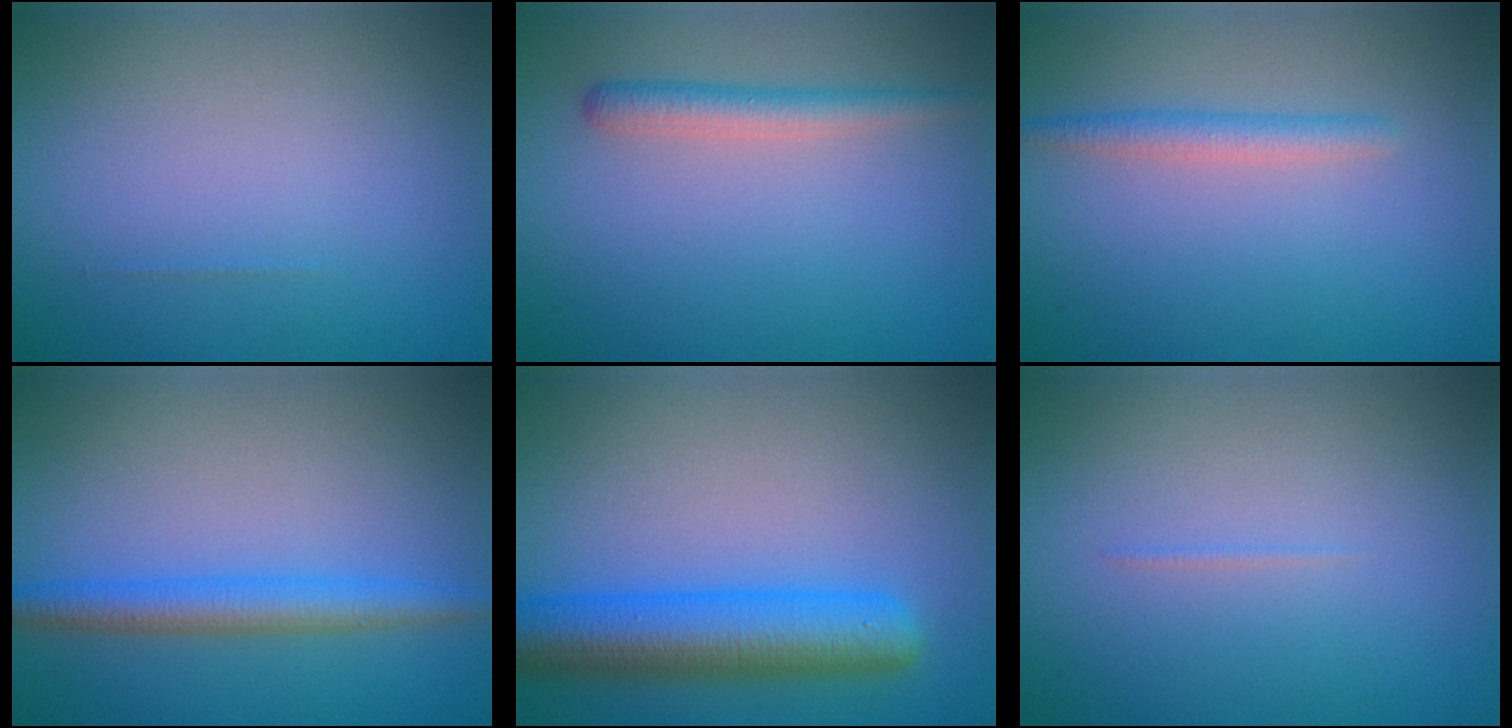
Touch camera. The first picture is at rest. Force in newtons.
{"total": 2.3, "press": 2.3, "slide": 0.2}
{"total": 1.8, "press": 1.8, "slide": 0.1}
{"total": 3.7, "press": 3.7, "slide": 0.1}
{"total": 7.7, "press": 7.6, "slide": 0.4}
{"total": 0.7, "press": 0.7, "slide": 0.2}